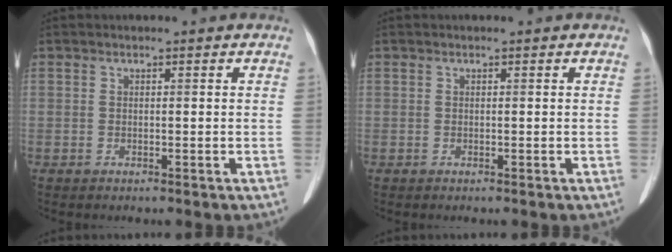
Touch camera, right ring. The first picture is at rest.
{"total": 0.0}